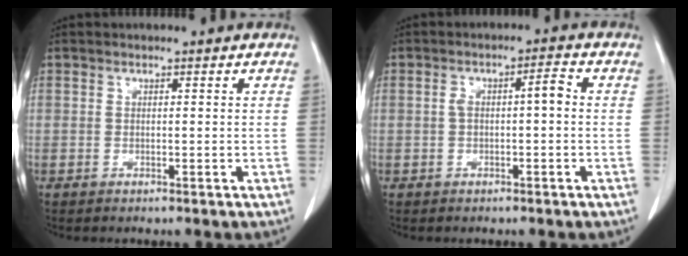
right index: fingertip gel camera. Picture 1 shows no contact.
{"total": 3.6, "force": [0.0, 0.9, 3.5], "torque": [-0.065, 0.019, 0.003]}